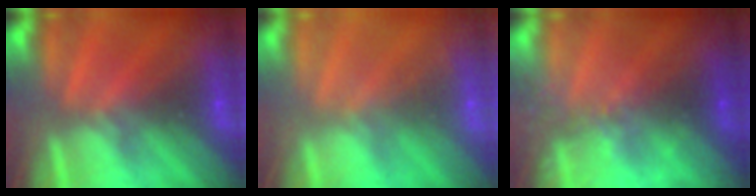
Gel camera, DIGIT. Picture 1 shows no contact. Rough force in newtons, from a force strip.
{"total": 1.5}
{"total": 2.4}